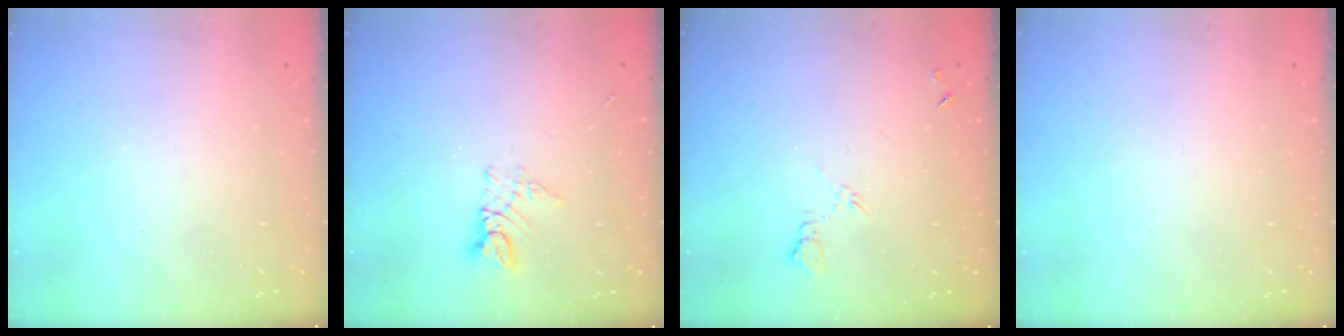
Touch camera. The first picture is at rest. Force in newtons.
{"total": 4.4, "press": 4.4, "slide": 0.3}
{"total": 5.2, "press": 5.1, "slide": 0.7}
{"total": 0.0}